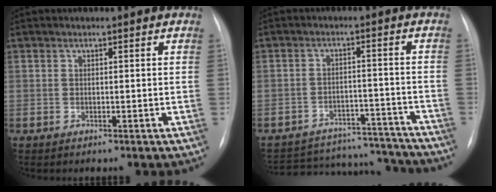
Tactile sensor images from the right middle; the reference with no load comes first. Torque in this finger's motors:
{"motor_torque": [0.25, -0.73, -0.23, -0.08]}